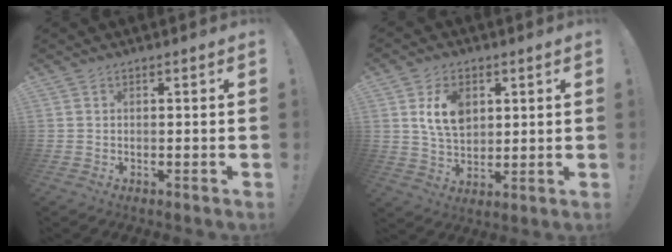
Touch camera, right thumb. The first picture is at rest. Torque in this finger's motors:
{"motor_torque": [0.71, 0.68, 0.23, -0.02, 0.01]}